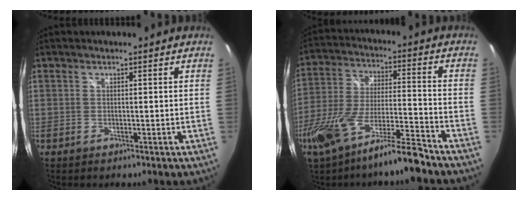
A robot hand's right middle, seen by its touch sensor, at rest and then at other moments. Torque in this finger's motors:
{"motor_torque": [1.08, -1.06, 0.39, 0.18]}